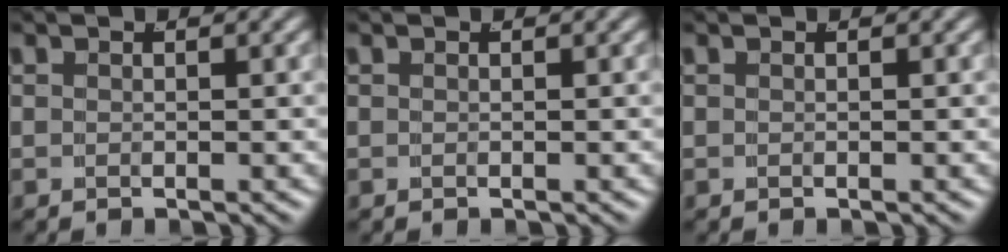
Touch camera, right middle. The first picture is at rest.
{"total": 0.0}
{"total": 0.0}